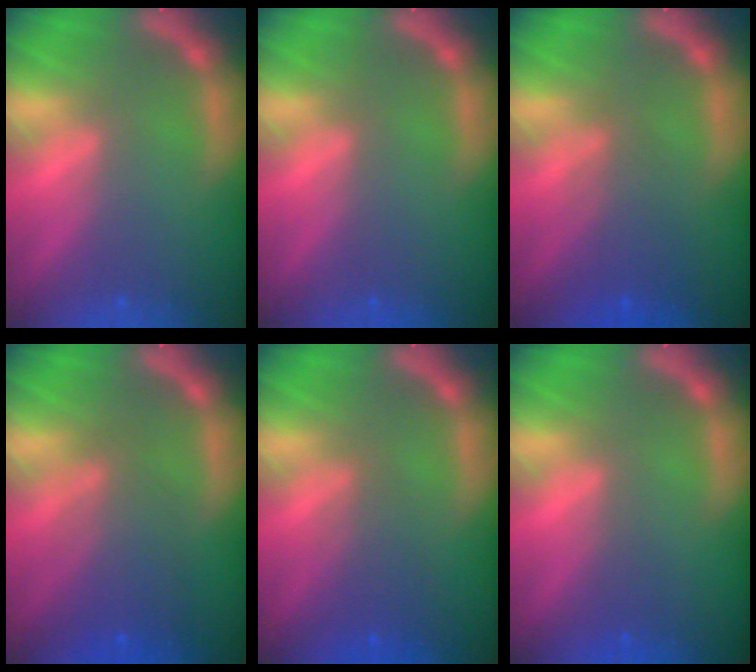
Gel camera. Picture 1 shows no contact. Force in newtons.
{"total": 0.0}
{"total": 3.6}
{"total": 5.0}
{"total": 3.0}
{"total": 0.9}